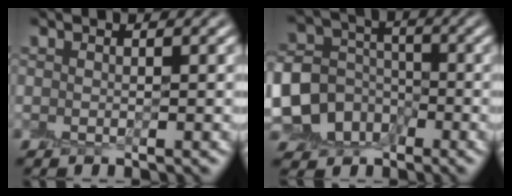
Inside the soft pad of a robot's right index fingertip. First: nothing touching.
{"total": 9.3, "force": [-3.2, 8.3, 2.8], "torque": [-0.060, -0.010, -0.082]}